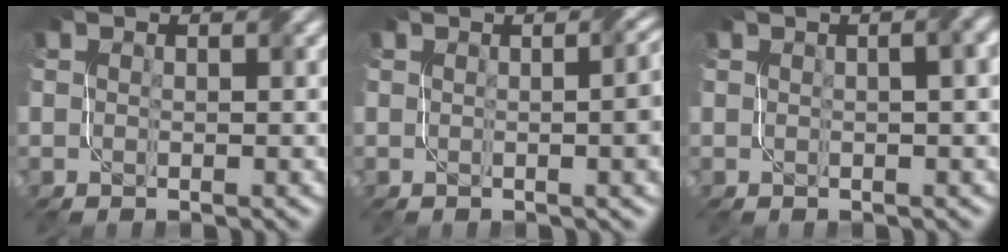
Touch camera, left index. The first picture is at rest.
{"total": 6.3, "force": [0.2, 2.6, 5.7], "torque": [-0.026, 0.015, 0.002]}
{"total": 4.5, "force": [1.4, 2.1, 3.8], "torque": [-0.027, 0.029, -0.005]}